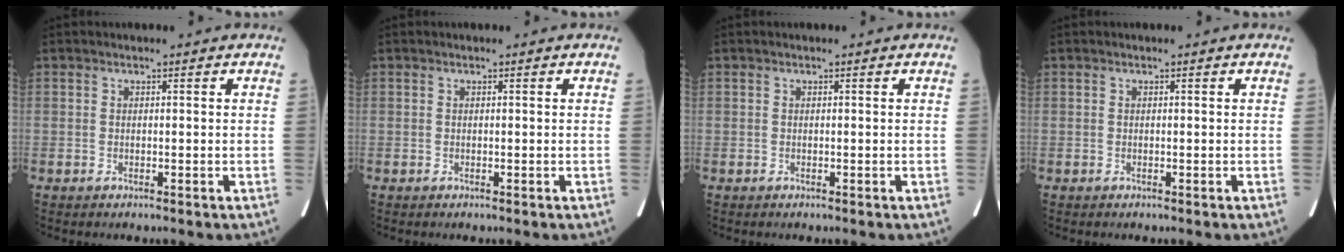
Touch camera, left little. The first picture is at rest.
{"total": 0.0}
{"total": 0.0}
{"total": 0.0}